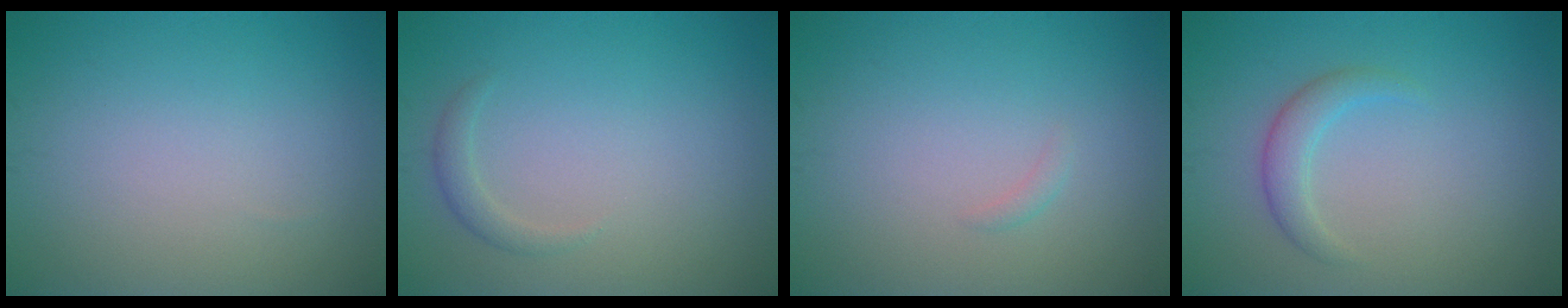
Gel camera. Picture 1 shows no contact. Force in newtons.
{"total": 1.2, "press": 1.2, "slide": 0.1}
{"total": 0.5, "press": 0.5, "slide": 0.1}
{"total": 2.0, "press": 2.0, "slide": 0.1}